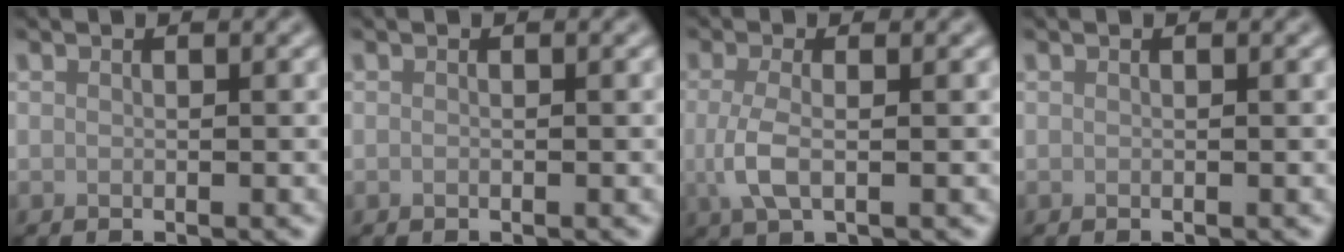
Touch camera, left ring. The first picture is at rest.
{"total": 0.0}
{"total": 3.0, "force": [-0.3, 1.2, 2.8], "torque": [-0.068, -0.006, -0.007]}
{"total": 0.0}